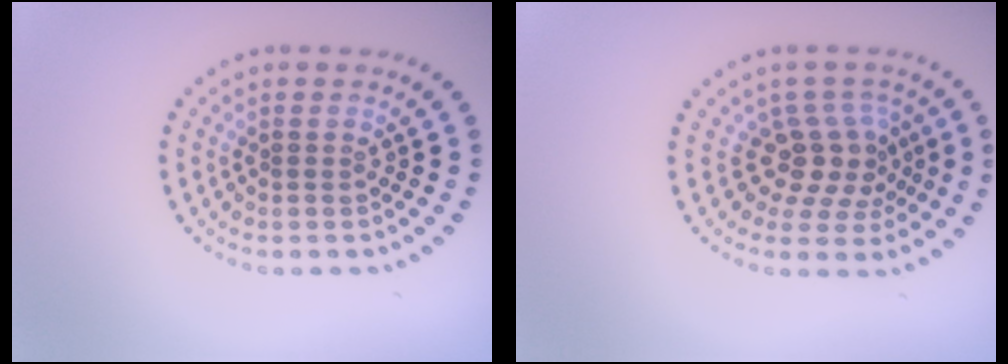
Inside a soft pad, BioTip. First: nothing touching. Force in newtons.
{"total": 3.7, "press": 3.0, "slide": 2.2}